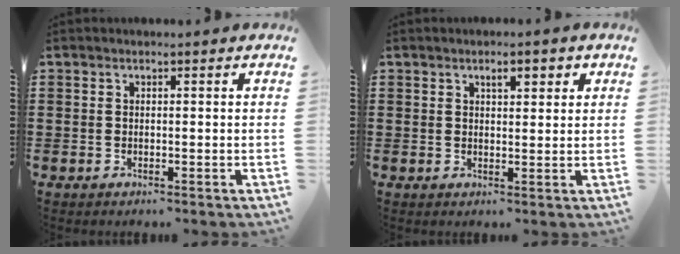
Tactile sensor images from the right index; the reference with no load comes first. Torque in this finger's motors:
{"motor_torque": [0.20, -0.18, 0.08, 0.04]}